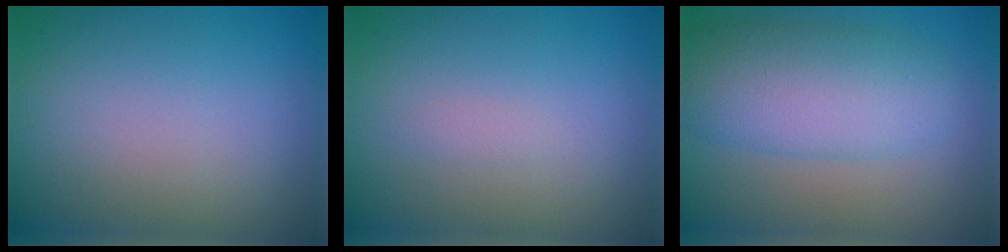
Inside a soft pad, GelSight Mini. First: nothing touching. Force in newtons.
{"total": 0.6, "press": 0.6, "slide": 0.1}
{"total": 6.9, "press": 6.8, "slide": 0.3}